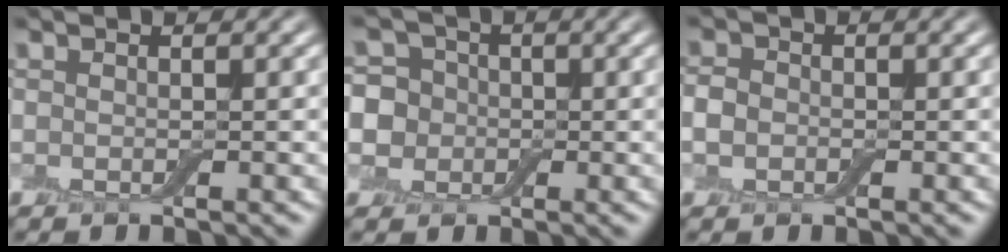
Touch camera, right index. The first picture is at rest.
{"total": 6.6, "force": [0.2, 6.1, 2.5], "torque": [-0.038, 0.036, -0.032]}
{"total": 1.8, "force": [-0.5, 1.5, 0.8], "torque": [-0.016, -0.001, -0.019]}